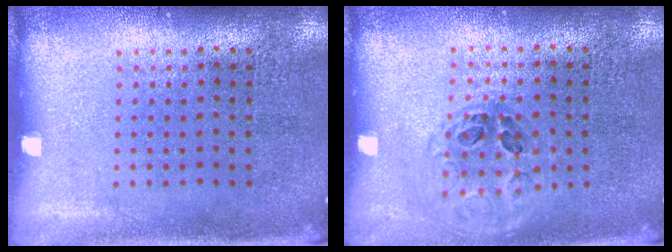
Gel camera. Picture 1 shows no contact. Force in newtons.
{"total": 1.1, "press": 1.0, "slide": 0.4}